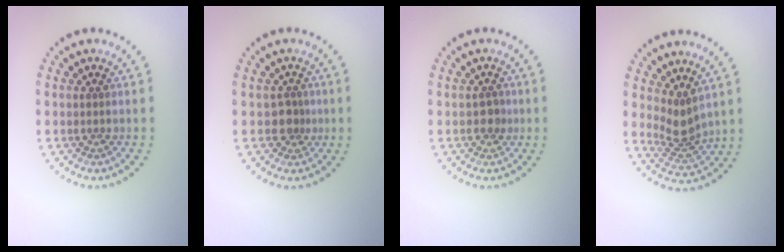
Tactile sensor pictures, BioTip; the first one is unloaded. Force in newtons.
{"total": 1.5, "press": 1.1, "slide": 1.0}
{"total": 1.3, "press": 1.2, "slide": 0.4}
{"total": 2.9, "press": 2.1, "slide": 1.9}